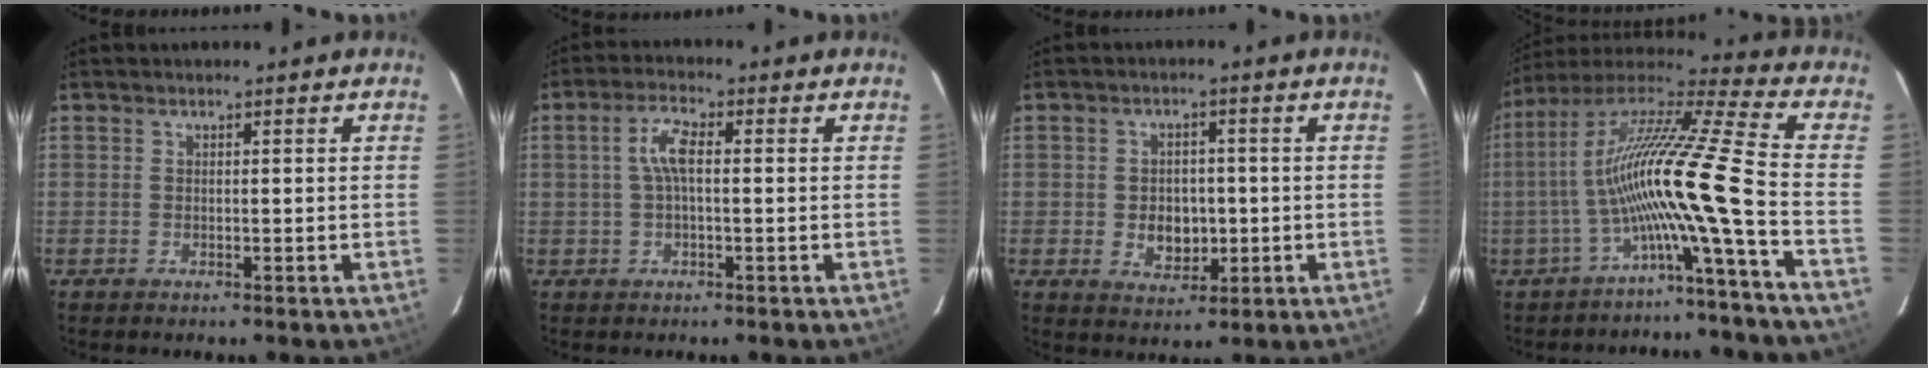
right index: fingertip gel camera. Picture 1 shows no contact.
{"total": 4.5, "force": [0.3, 1.4, 4.2], "torque": [-0.086, 0.011, 0.005]}
{"total": 5.9, "force": [-0.8, 4.5, 3.7], "torque": [-0.070, 0.002, -0.004]}
{"total": 15.1, "force": [-5.4, -2.2, 14.0], "torque": [-0.222, -0.015, -0.105]}